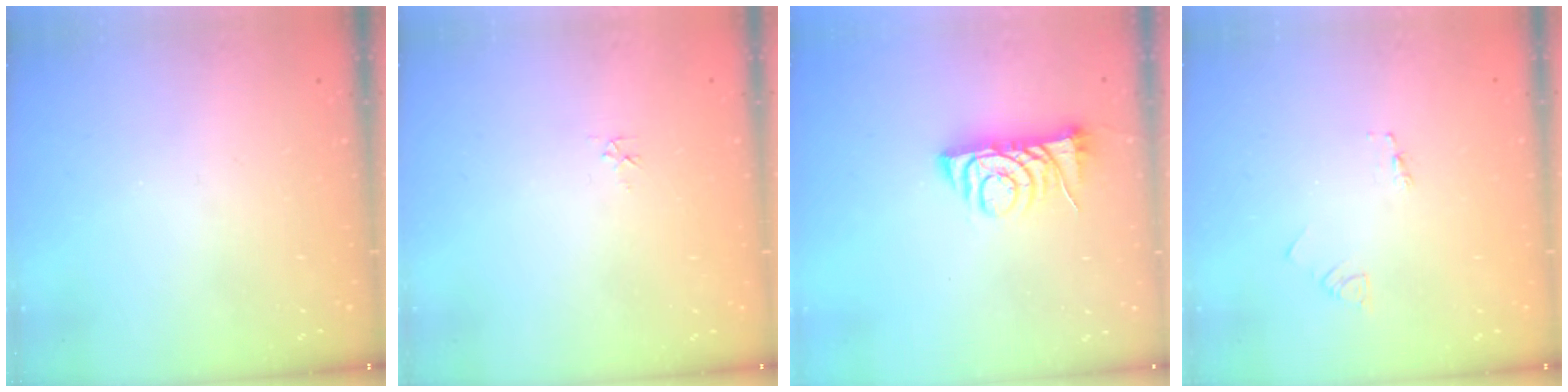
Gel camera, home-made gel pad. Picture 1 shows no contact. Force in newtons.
{"total": 3.6, "press": 3.6, "slide": 0.4}
{"total": 7.6, "press": 7.5, "slide": 1.0}
{"total": 1.8, "press": 1.8, "slide": 0.2}